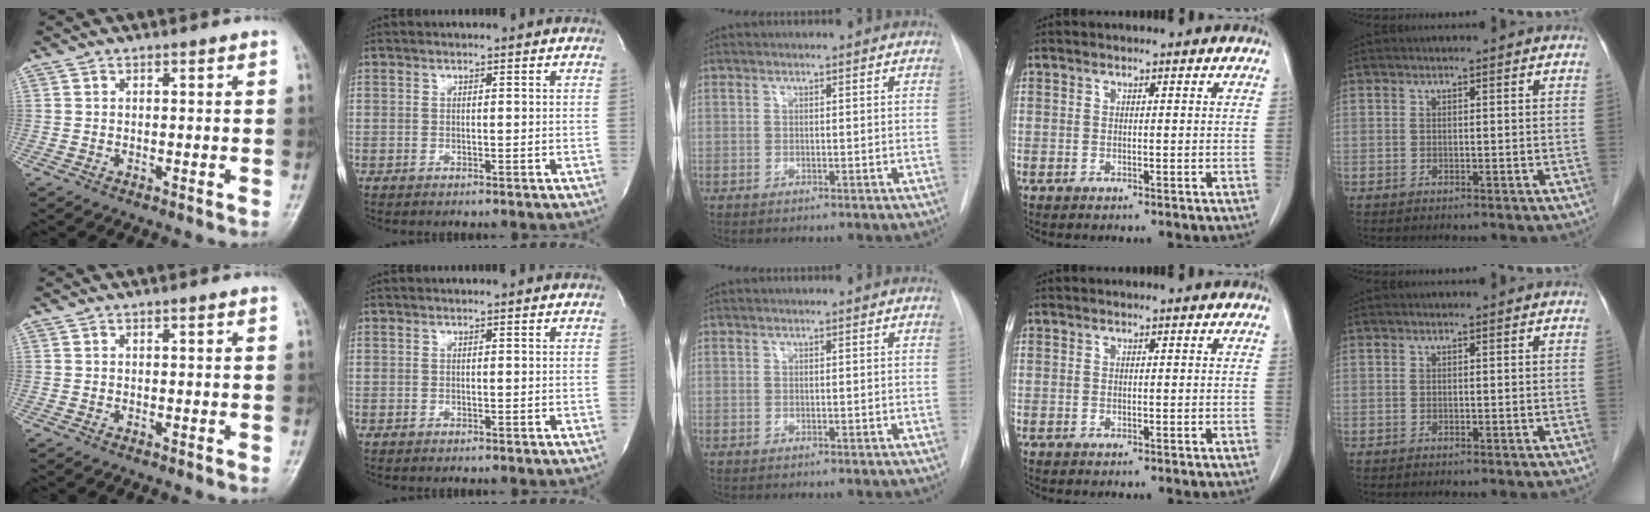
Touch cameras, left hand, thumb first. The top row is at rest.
{}